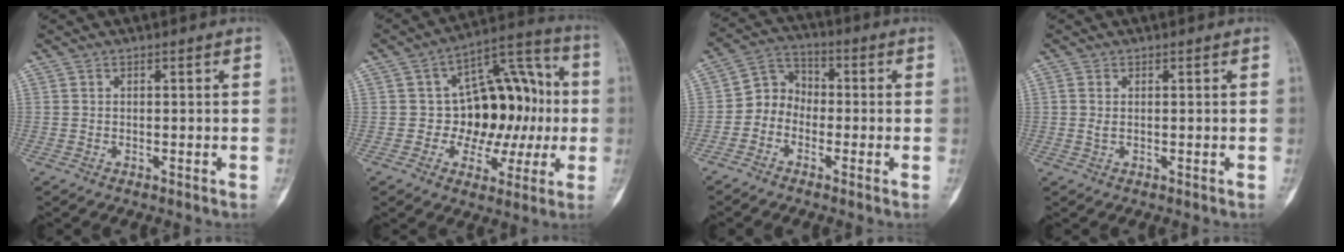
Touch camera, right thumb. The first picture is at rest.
{"total": 17.2, "force": [0.0, 11.7, 12.5], "torque": [-0.104, 0.041, 0.003]}
{"total": 6.1, "force": [-2.1, 5.2, 2.4], "torque": [-0.013, 0.030, -0.058]}
{"total": 1.1, "force": [0.1, 0.5, 0.9], "torque": [-0.027, 0.000, 0.006]}